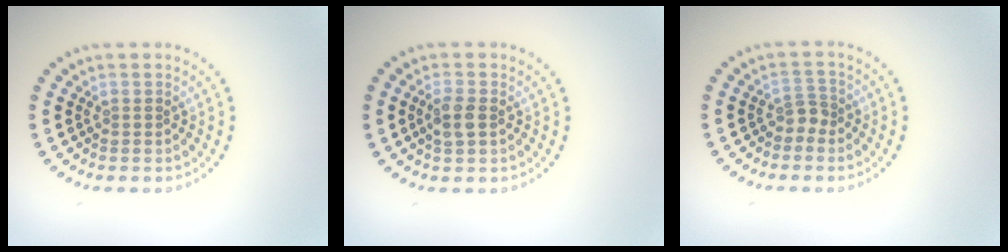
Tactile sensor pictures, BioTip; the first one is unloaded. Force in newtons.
{"total": 1.9, "press": 1.9, "slide": 0.3}
{"total": 1.3, "press": 1.0, "slide": 0.8}